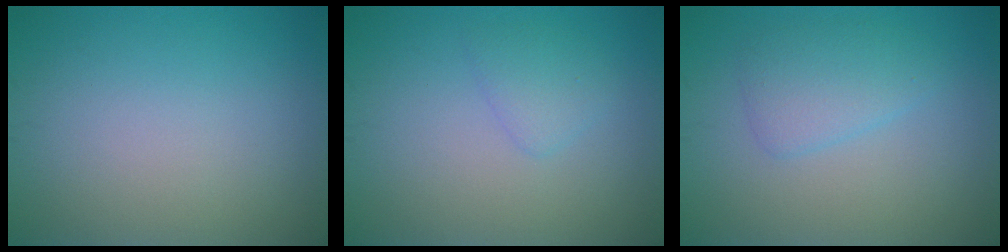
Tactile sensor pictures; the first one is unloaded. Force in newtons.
{"total": 1.6, "press": 1.6, "slide": 0.1}
{"total": 2.6, "press": 2.6, "slide": 0.1}